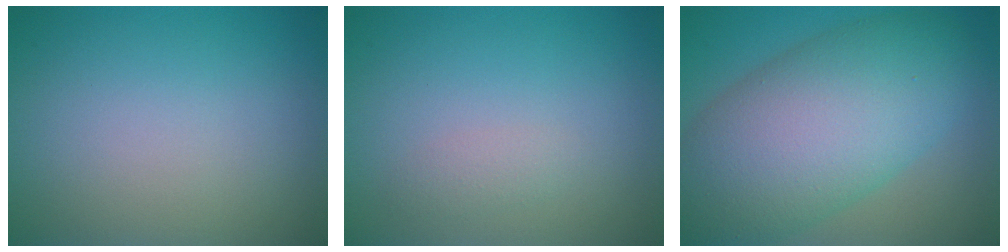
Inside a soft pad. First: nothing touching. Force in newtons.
{"total": 1.0, "press": 1.0, "slide": 0.0}
{"total": 11.9, "press": 11.8, "slide": 0.4}